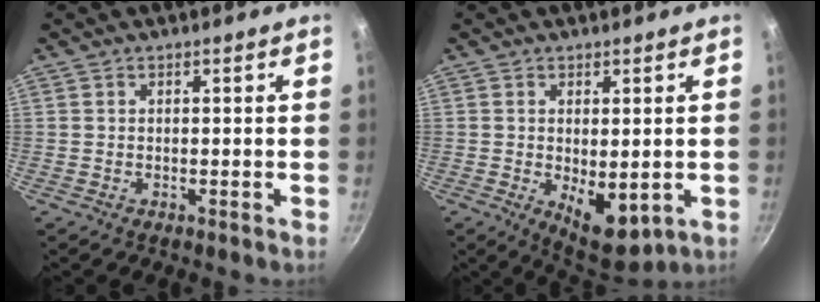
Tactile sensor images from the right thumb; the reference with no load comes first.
{"total": 8.2, "force": [-1.0, 4.0, 7.1], "torque": [-0.086, -0.016, 0.001]}